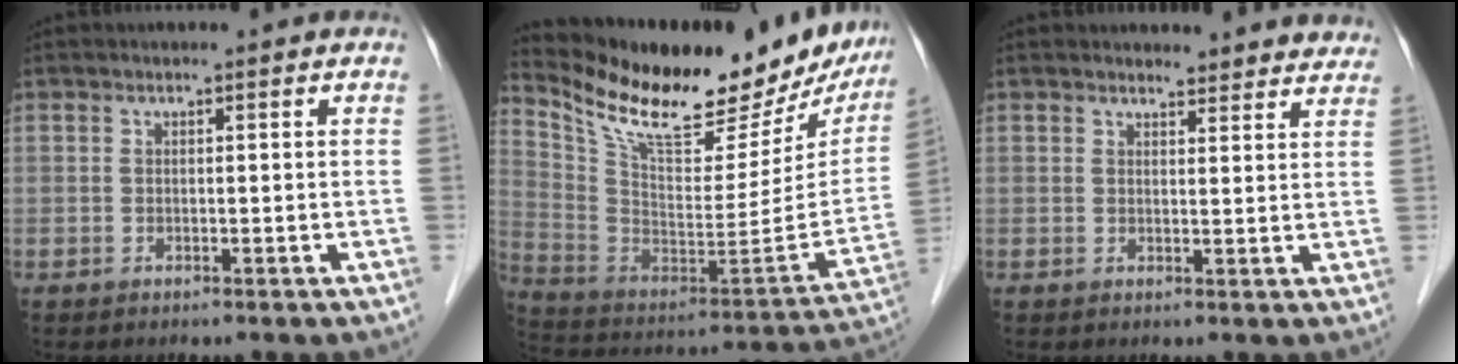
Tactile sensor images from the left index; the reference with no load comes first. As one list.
[{"total": 29.0, "force": [23.5, 7.9, 15.1], "torque": [-0.252, -0.035, 0.342]}, {"total": 7.4, "force": [7.1, 1.9, 0.4], "torque": [0.024, -0.006, 0.054]}]